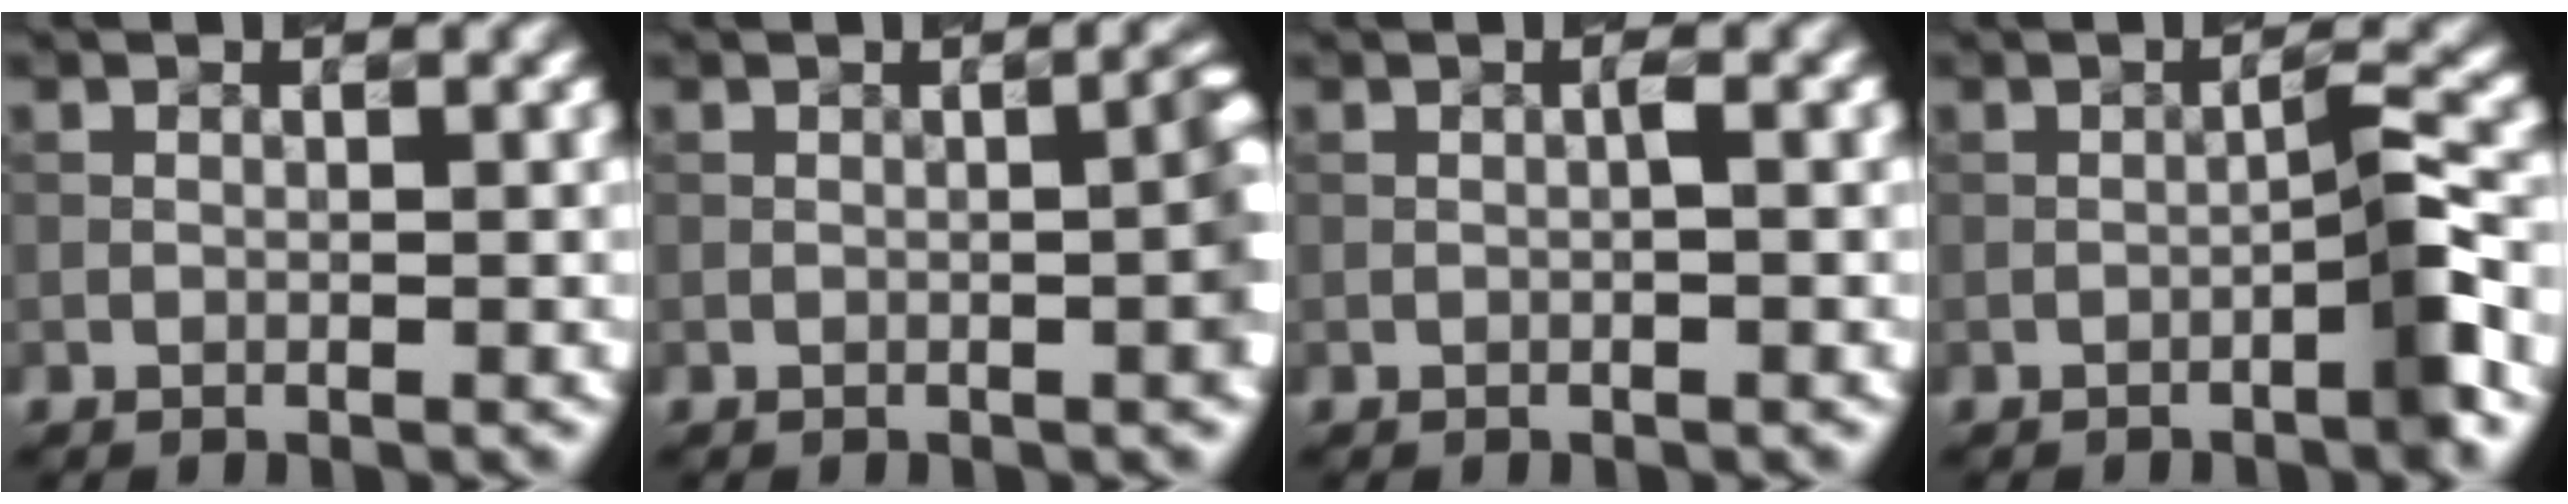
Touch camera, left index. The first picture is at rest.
{"total": 3.3, "force": [-0.4, 0.7, 3.2], "torque": [-0.035, 0.012, -0.005]}
{"total": 0.9, "force": [-0.1, 0.1, 0.9], "torque": [-0.014, 0.004, -0.004]}
{"total": 3.2, "force": [-1.4, 0.1, 2.9], "torque": [-0.042, 0.017, -0.032]}